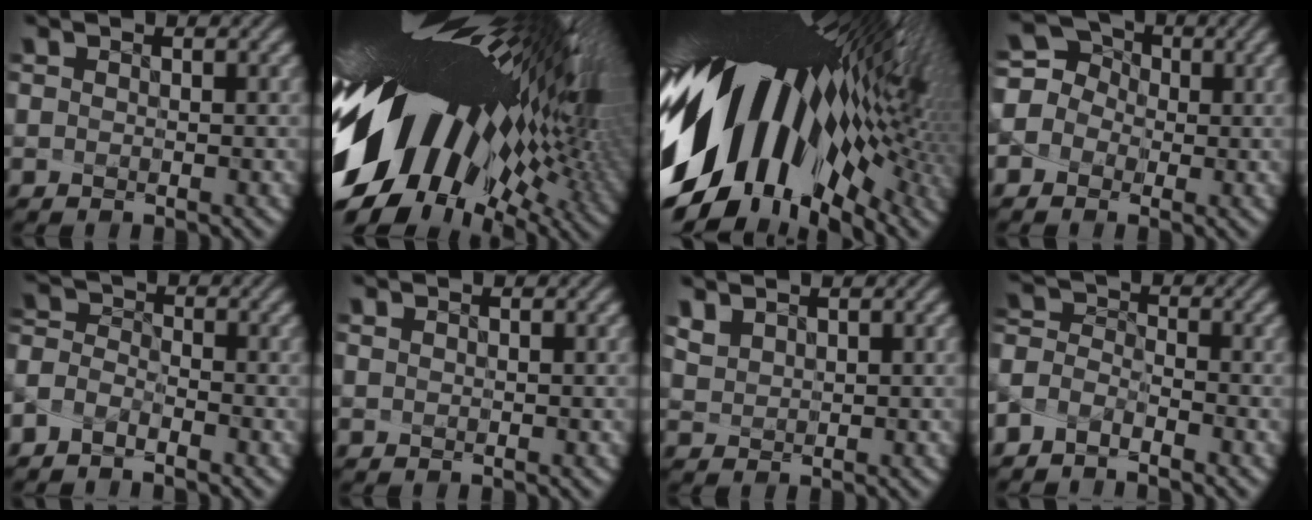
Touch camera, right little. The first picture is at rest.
{"total": 18.4, "force": [-0.5, 8.9, 16.1], "torque": [-0.280, -0.048, -0.003]}
{"total": 17.5, "force": [-1.7, 9.3, 14.7], "torque": [-0.255, -0.030, -0.025]}
{"total": 3.5, "force": [-1.8, 3.0, -0.2], "torque": [0.011, 0.018, -0.051]}
{"total": 3.2, "force": [-3.1, -0.3, -0.6], "torque": [0.003, -0.009, -0.056]}
{"total": 0.7, "force": [0.5, 0.4, 0.4], "torque": [-0.017, 0.007, 0.009]}
{"total": 2.3, "force": [1.6, 1.2, 1.1], "torque": [-0.051, 0.010, 0.040]}
{"total": 3.5, "force": [-3.4, -0.2, -0.5], "torque": [0.002, -0.009, -0.064]}